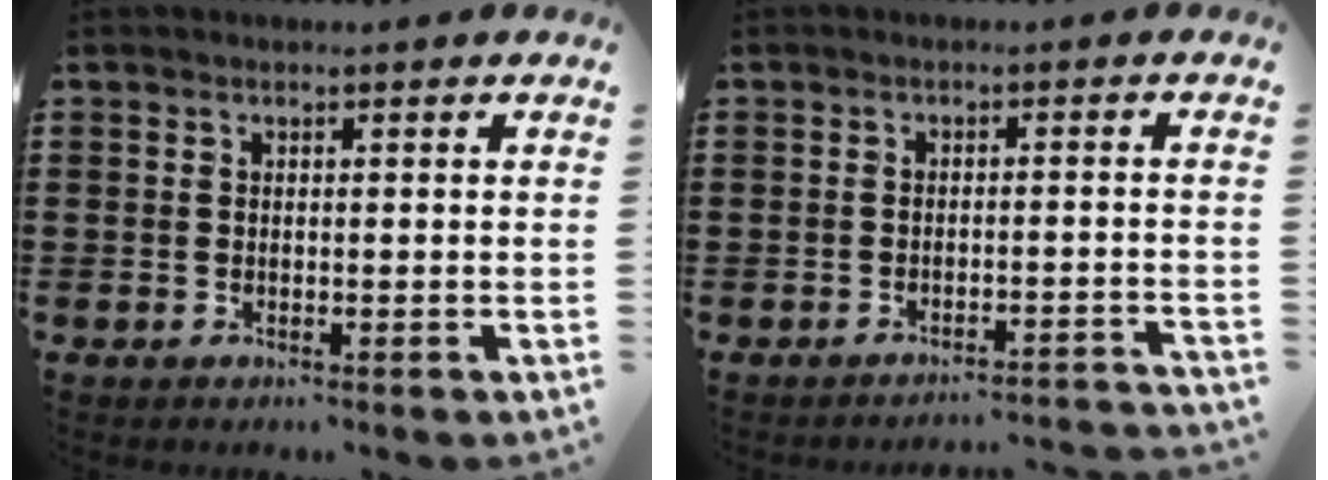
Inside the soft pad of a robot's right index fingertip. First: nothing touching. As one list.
[{"total": 2.7, "force": [-2.7, -0.1, 0.0], "torque": [-0.006, -0.003, -0.058]}]